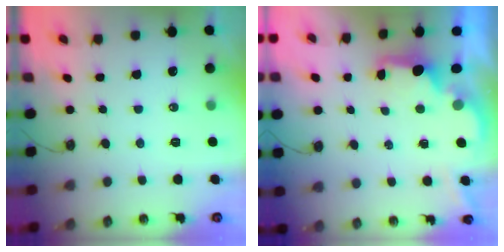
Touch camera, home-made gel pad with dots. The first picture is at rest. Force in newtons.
{"total": 2.2, "press": 2.1, "slide": 0.8}